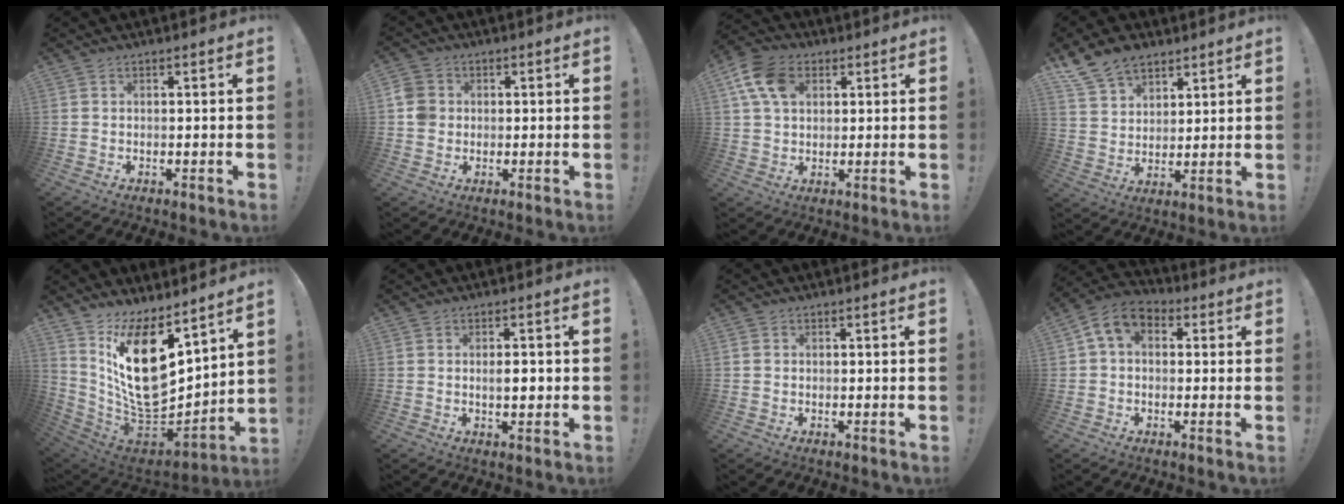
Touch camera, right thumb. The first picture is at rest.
{"total": 5.6, "force": [0.1, 5.2, 2.1], "torque": [-0.029, 0.008, 0.004]}
{"total": 11.8, "force": [4.2, 8.3, 7.3], "torque": [-0.138, -0.001, 0.082]}
{"total": 11.5, "force": [8.3, 7.0, 3.9], "torque": [-0.080, -0.047, 0.164]}
{"total": 22.4, "force": [5.9, 12.6, 17.5], "torque": [-0.318, -0.051, 0.121]}
{"total": 3.0, "force": [-0.3, 1.2, 2.7], "torque": [-0.038, 0.001, -0.009]}
{"total": 0.8, "force": [0.1, 0.8, 0.1], "torque": [-0.004, 0.005, 0.002]}
{"total": 8.5, "force": [2.3, 5.5, 6.0], "torque": [-0.107, 0.002, 0.048]}